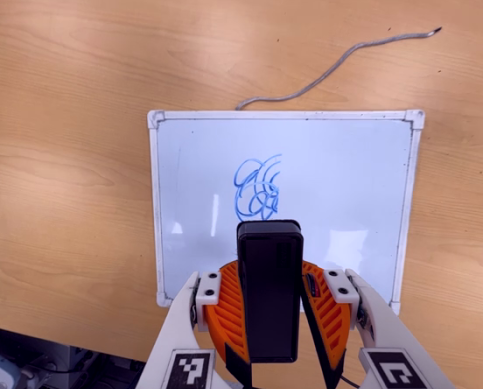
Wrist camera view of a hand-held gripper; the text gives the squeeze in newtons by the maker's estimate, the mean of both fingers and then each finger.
{"total": 10.1, "left": 9.3, "right": 11.0}